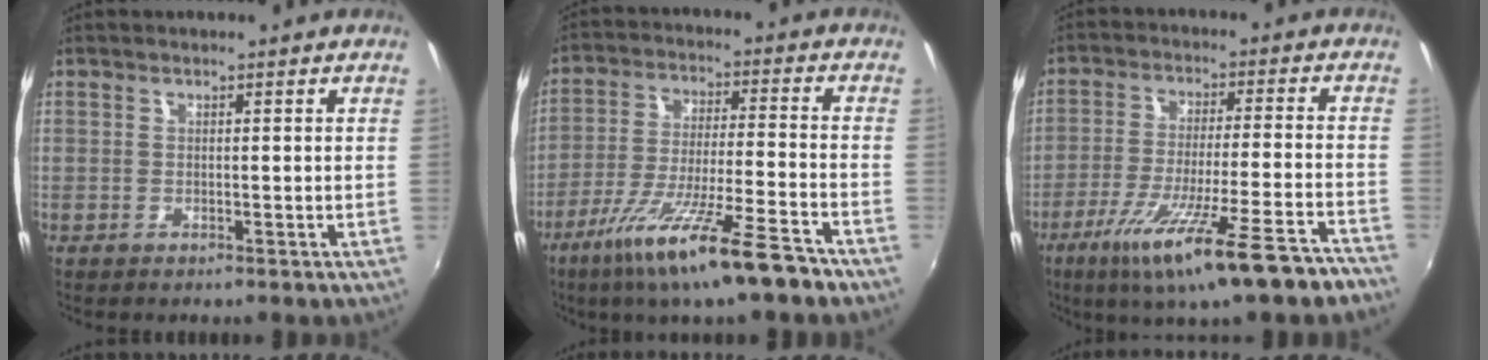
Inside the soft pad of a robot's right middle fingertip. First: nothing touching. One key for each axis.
{"total": 16.3, "fx": -11.2, "fy": 1.0, "fz": 11.8, "tx": -0.222, "ty": -0.044, "tz": -0.187}
{"total": 18.8, "fx": -13.2, "fy": 1.3, "fz": 13.4, "tx": -0.236, "ty": -0.068, "tz": -0.200}